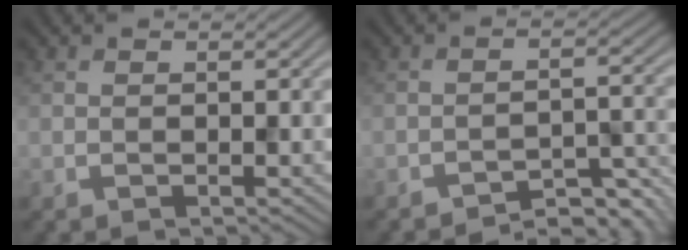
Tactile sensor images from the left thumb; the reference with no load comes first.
{"total": 6.0, "force": [-5.4, 0.8, 2.5], "torque": [-0.032, 0.010, -0.075]}